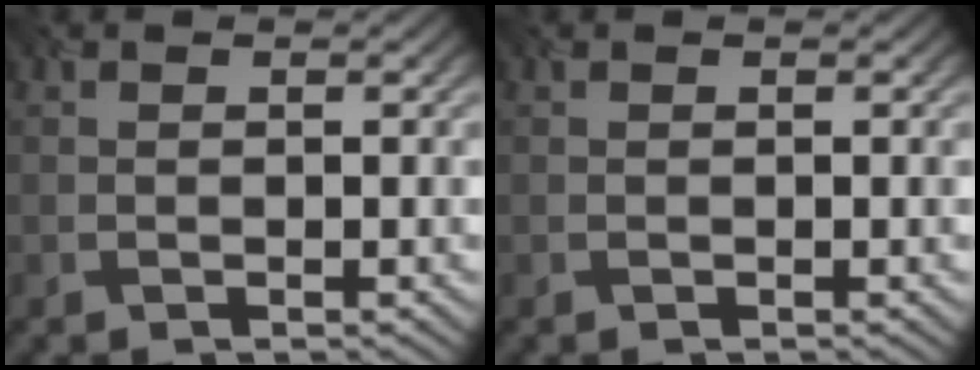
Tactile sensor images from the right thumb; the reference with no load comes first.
{"total": 0.0}